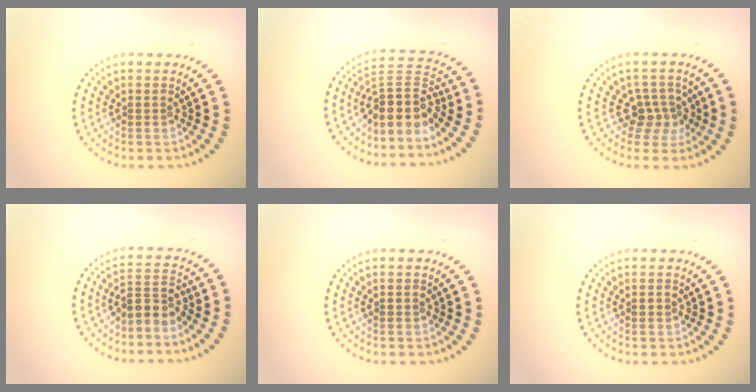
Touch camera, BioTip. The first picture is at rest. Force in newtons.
{"total": 4.3, "press": 3.4, "slide": 2.6}
{"total": 2.8, "press": 2.1, "slide": 1.9}
{"total": 2.6, "press": 2.0, "slide": 1.7}
{"total": 0.6, "press": 0.6, "slide": 0.1}
{"total": 0.9, "press": 0.9, "slide": 0.2}